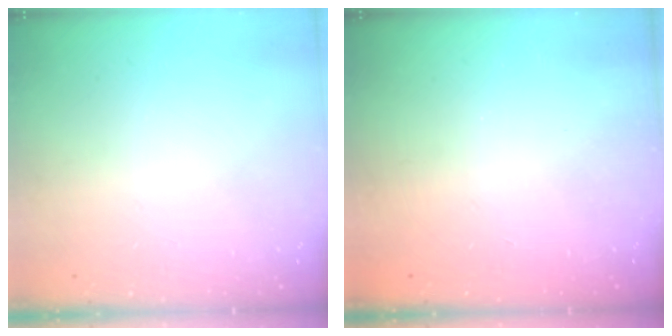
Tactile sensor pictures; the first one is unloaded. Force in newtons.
{"total": 2.3, "press": 2.2, "slide": 0.7}